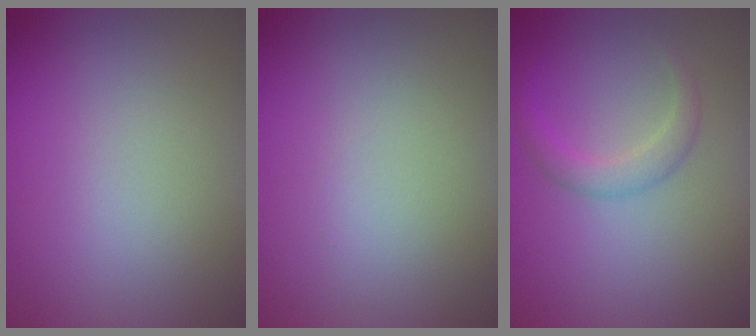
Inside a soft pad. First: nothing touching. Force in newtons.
{"total": 0.0}
{"total": 1.9, "press": 1.9, "slide": 0.1}